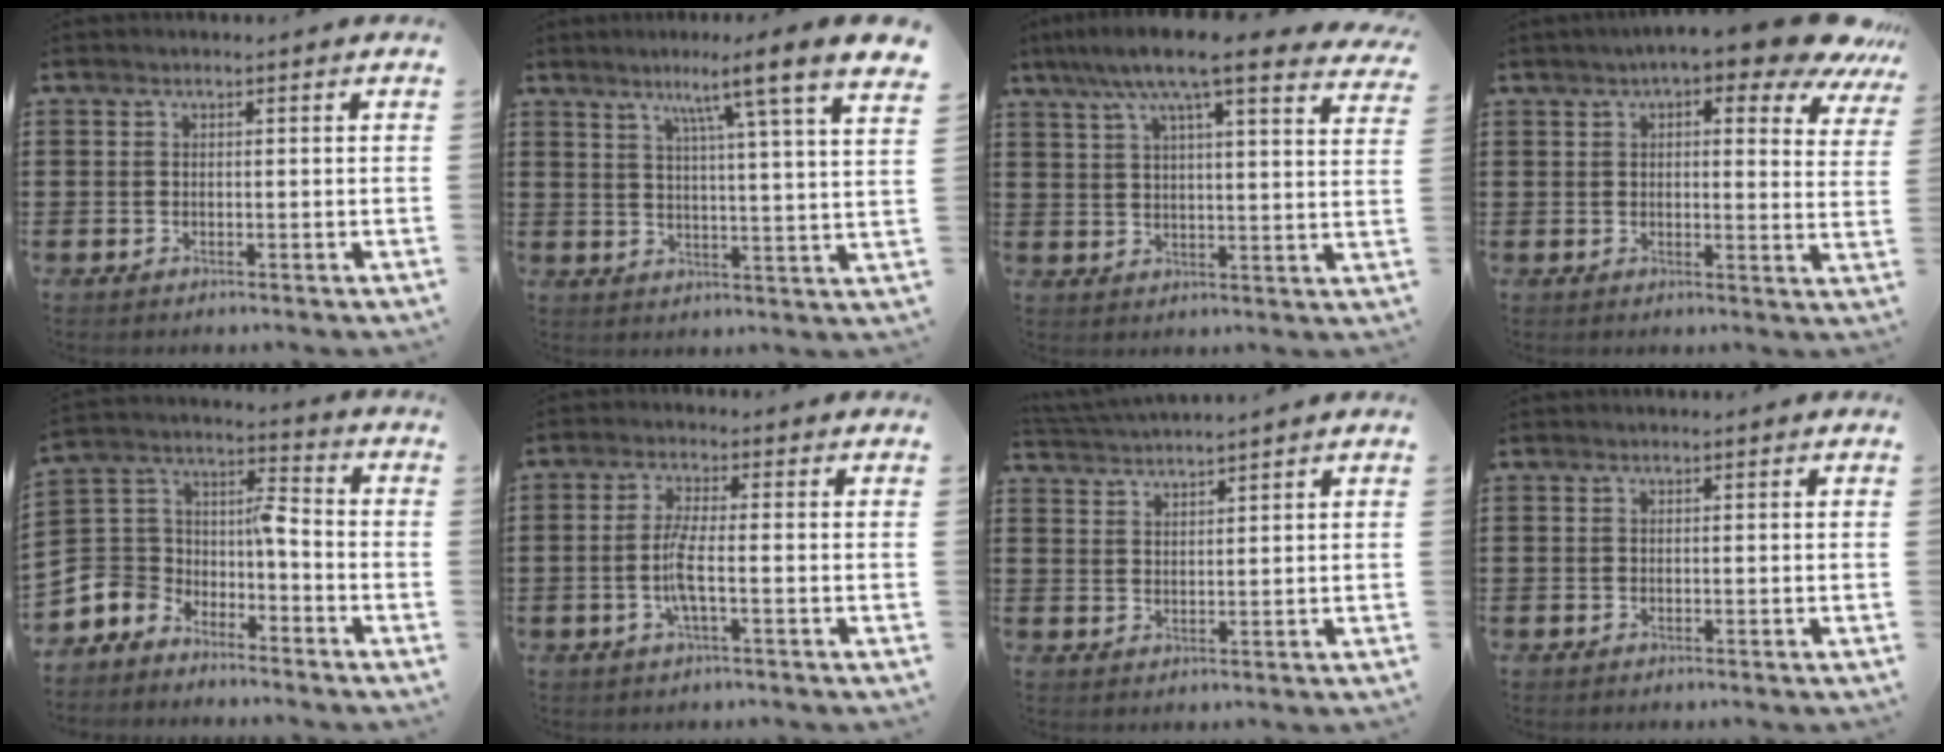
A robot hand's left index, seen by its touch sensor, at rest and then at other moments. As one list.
[{"total": 7.2, "force": [5.2, -1.5, 4.9], "torque": [-0.085, -0.052, 0.066]}, {"total": 9.7, "force": [7.6, 0.9, 6.0], "torque": [-0.133, -0.022, 0.128]}, {"total": 8.2, "force": [6.4, 1.2, 5.0], "torque": [-0.092, -0.025, 0.108]}, {"total": 5.5, "force": [-4.0, 3.7, 0.8], "torque": [-0.055, -0.015, -0.089]}, {"total": 4.8, "force": [-1.2, 0.4, 4.6], "torque": [-0.095, -0.006, -0.028]}, {"total": 2.6, "force": [2.6, -0.5, -0.1], "torque": [-0.008, -0.006, 0.048]}, {"total": 0.0}]